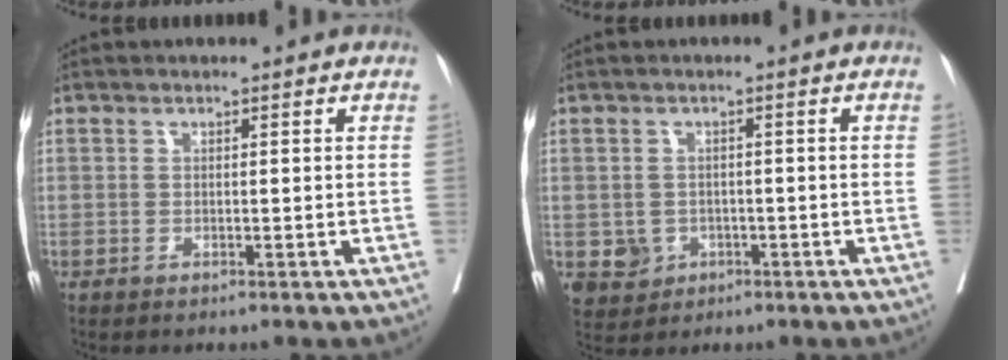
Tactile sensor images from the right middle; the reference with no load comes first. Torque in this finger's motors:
{"motor_torque": [-0.17, -0.35, 0.00, 0.00]}